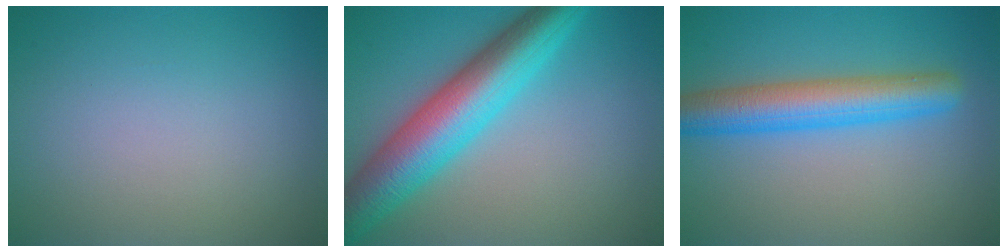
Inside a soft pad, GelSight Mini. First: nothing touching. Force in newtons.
{"total": 9.2, "press": 9.2, "slide": 0.2}
{"total": 5.8, "press": 5.8, "slide": 0.1}